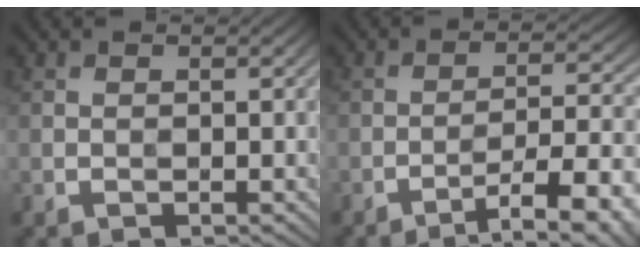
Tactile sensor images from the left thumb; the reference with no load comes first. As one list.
[{"total": 11.0, "force": [-6.8, 2.6, 8.2], "torque": [-0.129, 0.010, -0.090]}]